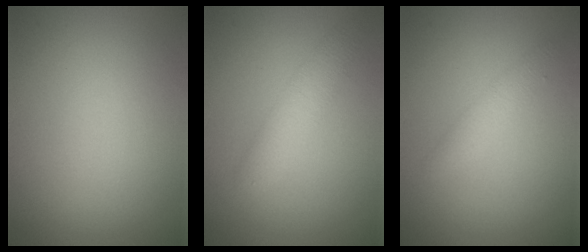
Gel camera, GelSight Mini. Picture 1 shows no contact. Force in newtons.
{"total": 2.5, "press": 2.5, "slide": 0.0}
{"total": 1.4, "press": 1.4, "slide": 0.1}